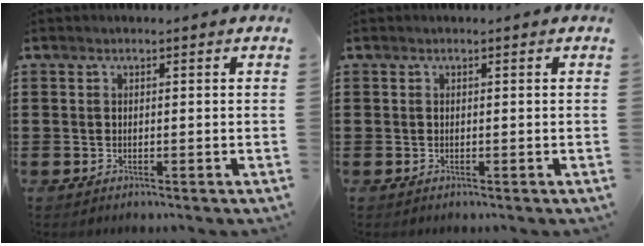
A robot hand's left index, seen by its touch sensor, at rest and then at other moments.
{"total": 0.0}